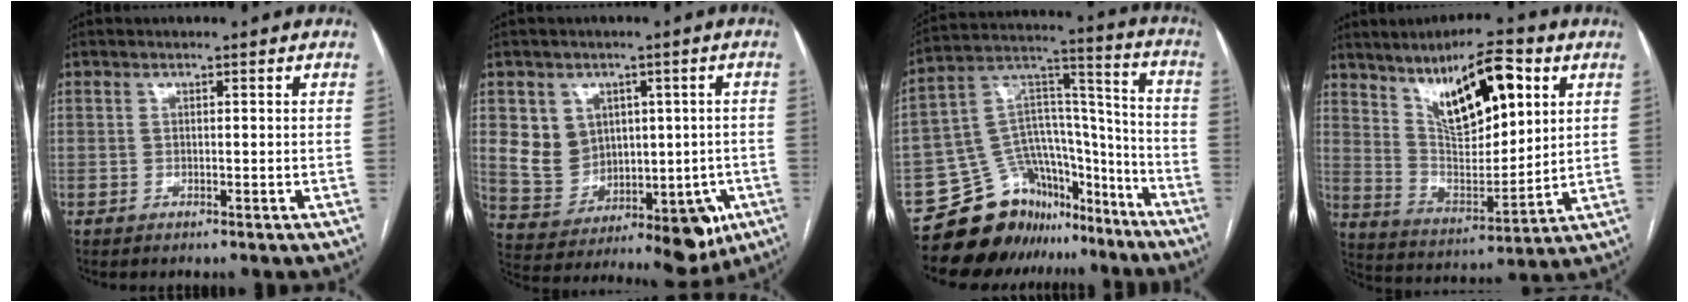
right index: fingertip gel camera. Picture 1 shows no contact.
{"total": 13.5, "force": [0.6, 11.3, 7.3], "torque": [-0.103, 0.044, 0.056]}
{"total": 16.6, "force": [-13.4, 9.2, 3.7], "torque": [-0.052, 0.087, -0.216]}
{"total": 15.6, "force": [7.7, 4.8, 12.7], "torque": [-0.214, 0.009, 0.141]}